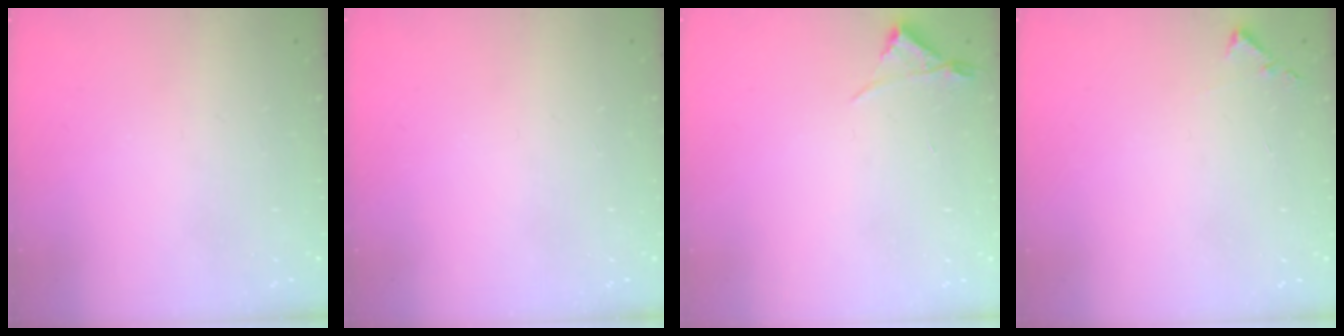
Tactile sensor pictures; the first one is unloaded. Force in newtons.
{"total": 0.0}
{"total": 3.0, "press": 2.9, "slide": 0.5}
{"total": 5.2, "press": 5.2, "slide": 0.6}